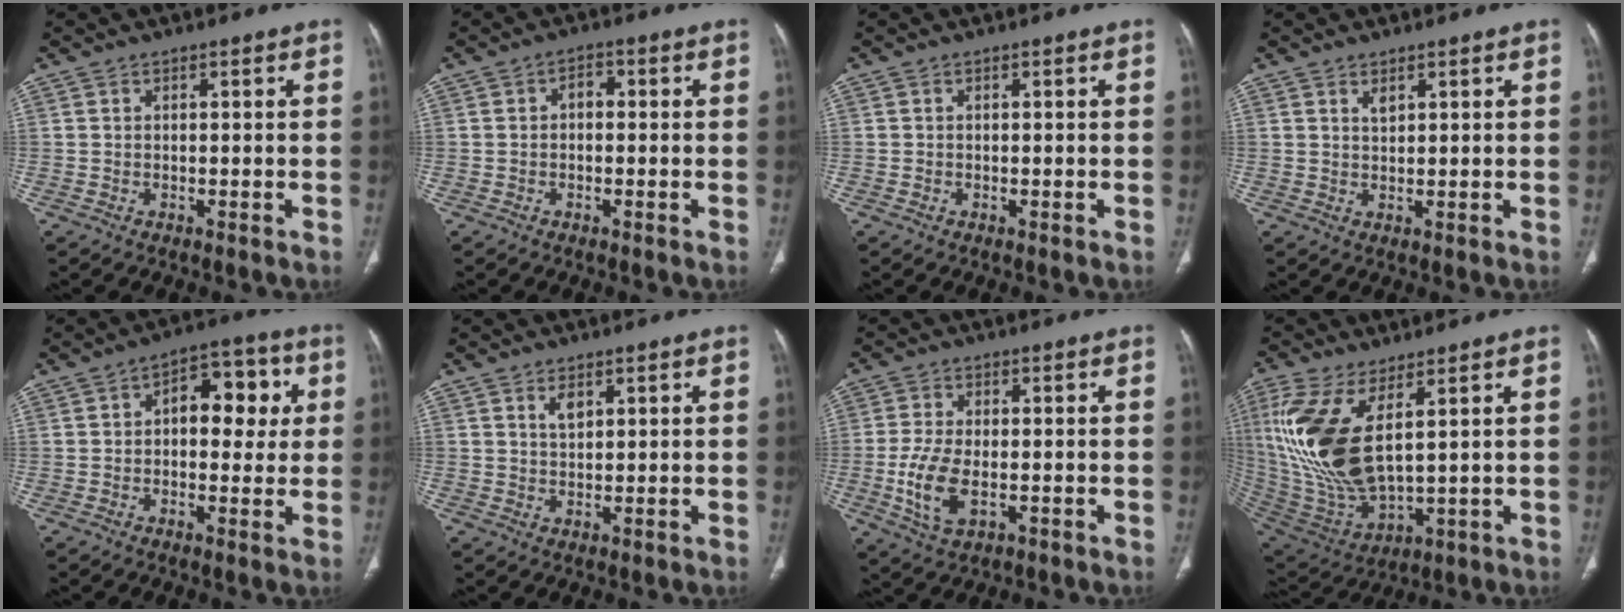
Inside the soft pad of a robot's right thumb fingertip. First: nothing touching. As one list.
[{"total": 2.3, "force": [-0.1, 1.6, 1.7], "torque": [-0.020, 0.010, -0.007]}, {"total": 0.0}, {"total": 1.6, "force": [1.0, 0.7, 0.9], "torque": [-0.011, -0.008, 0.021]}, {"total": 11.5, "force": [2.0, 6.8, 9.0], "torque": [-0.078, 0.022, 0.022]}, {"total": 2.7, "force": [1.4, 1.4, 1.8], "torque": [-0.026, -0.009, 0.029]}, {"total": 8.4, "force": [-1.9, 4.3, 6.9], "torque": [-0.149, -0.004, -0.031]}, {"total": 18.8, "force": [5.5, 8.1, 16.1], "torque": [-0.358, -0.030, 0.124]}]